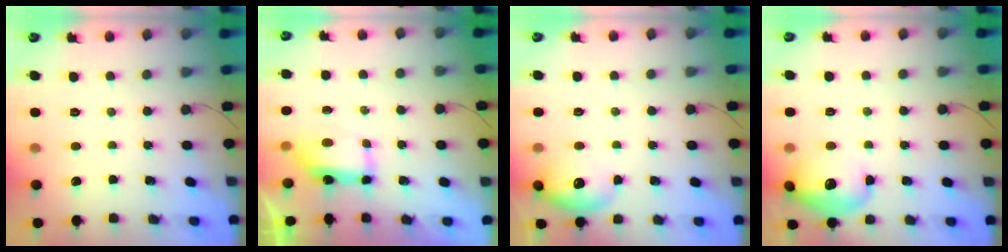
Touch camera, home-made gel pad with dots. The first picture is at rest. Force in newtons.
{"total": 7.1, "press": 7.1, "slide": 0.5}
{"total": 11.5, "press": 11.4, "slide": 1.3}
{"total": 14.3, "press": 14.1, "slide": 2.3}